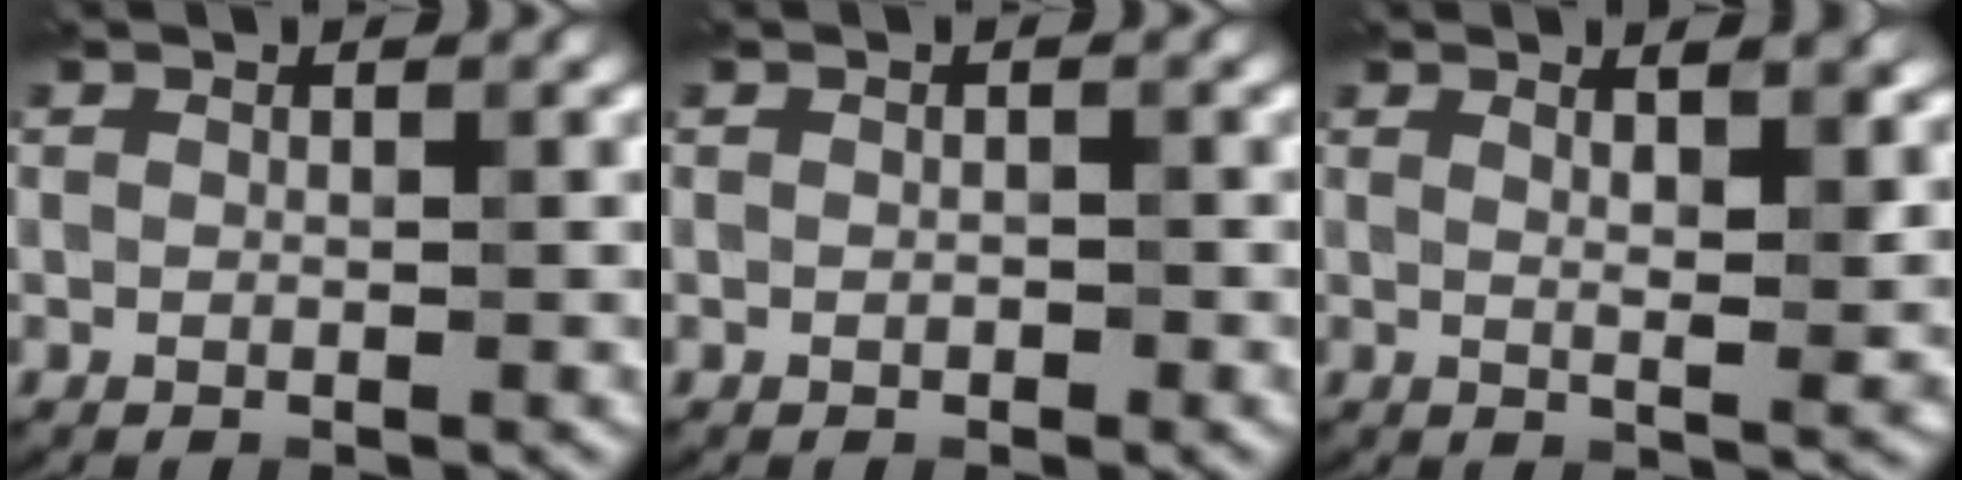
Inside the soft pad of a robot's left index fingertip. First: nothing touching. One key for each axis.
{"total": 0.5, "fx": -0.1, "fy": 0.3, "fz": 0.4, "tx": -0.005, "ty": 0.001, "tz": -0.001}
{"total": 5.5, "fx": 2.6, "fy": 1.7, "fz": 4.6, "tx": -0.046, "ty": 0.014, "tz": 0.017}